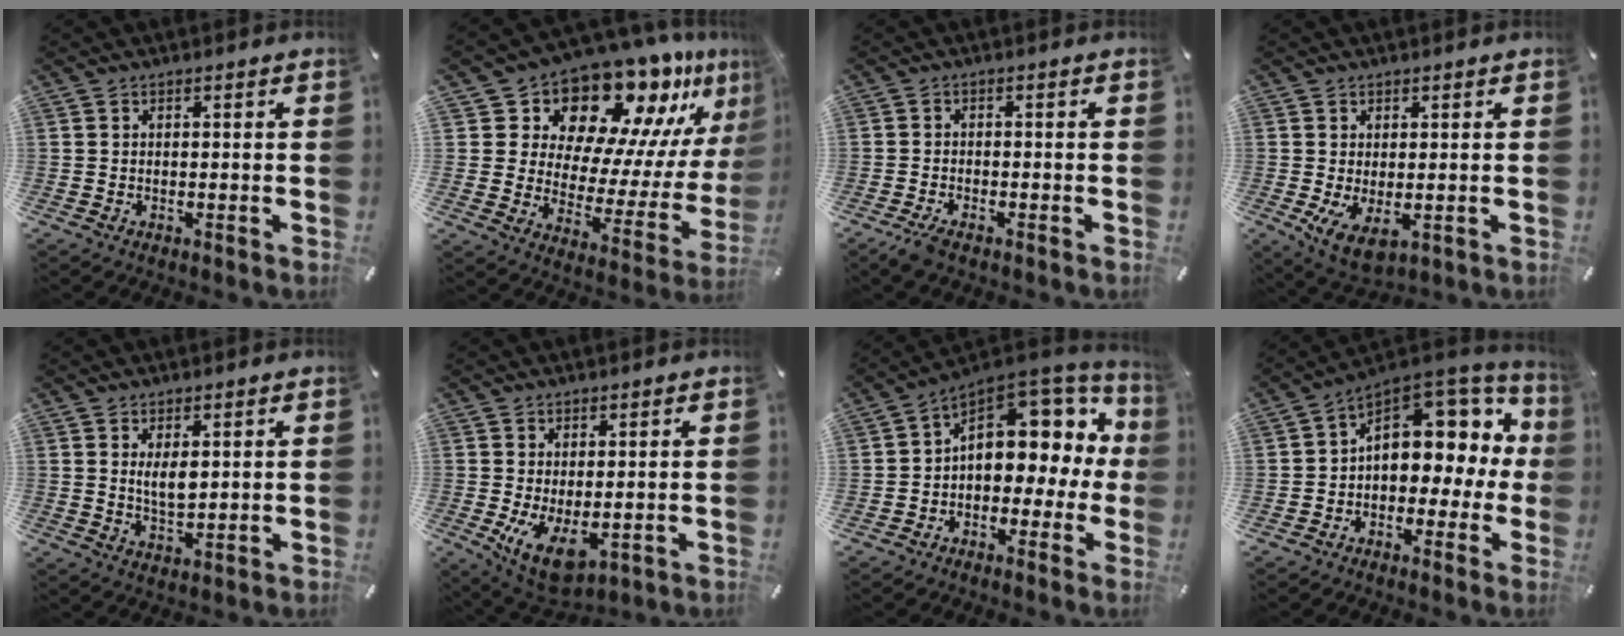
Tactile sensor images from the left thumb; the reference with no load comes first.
{"total": 15.1, "force": [13.9, 5.3, 2.4], "torque": [-0.031, -0.152, 0.227]}
{"total": 2.5, "force": [-1.9, 0.7, 1.5], "torque": [-0.030, 0.006, -0.037]}
{"total": 6.0, "force": [0.3, 3.6, 4.8], "torque": [-0.094, -0.014, 0.008]}
{"total": 4.3, "force": [1.6, 1.9, 3.4], "torque": [-0.064, -0.008, 0.023]}
{"total": 8.3, "force": [-0.5, 4.6, 6.9], "torque": [-0.136, -0.020, -0.001]}
{"total": 11.6, "force": [4.2, 8.3, 6.9], "torque": [-0.091, -0.036, 0.075]}
{"total": 10.8, "force": [3.9, 8.0, 6.1], "torque": [-0.078, -0.037, 0.071]}